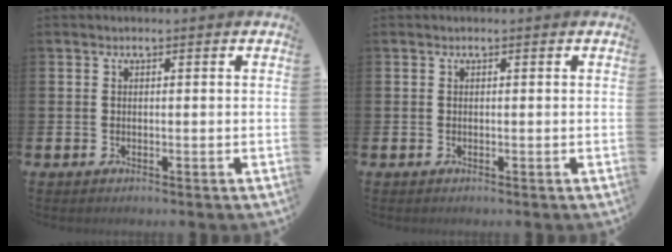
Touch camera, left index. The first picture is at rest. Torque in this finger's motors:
{"motor_torque": [0.01, 0.01, 0.00, 0.00]}